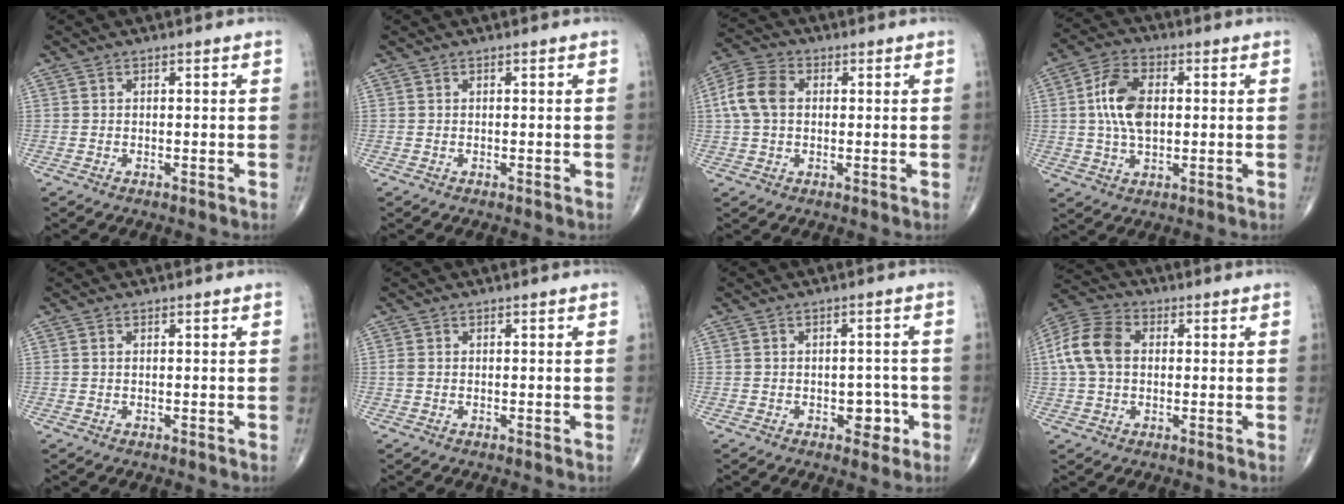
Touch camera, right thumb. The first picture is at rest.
{"total": 0.0}
{"total": 7.9, "force": [0.9, 5.6, 5.5], "torque": [-0.119, 0.020, 0.012]}
{"total": 10.3, "force": [1.0, 6.0, 8.3], "torque": [-0.155, 0.008, 0.018]}
{"total": 0.0}
{"total": 0.8, "force": [0.0, 0.6, 0.6], "torque": [-0.018, 0.003, 0.001]}
{"total": 4.0, "force": [-1.5, 2.7, 2.6], "torque": [-0.008, 0.011, -0.018]}
{"total": 10.3, "force": [1.1, 7.2, 7.2], "torque": [-0.147, 0.026, 0.015]}